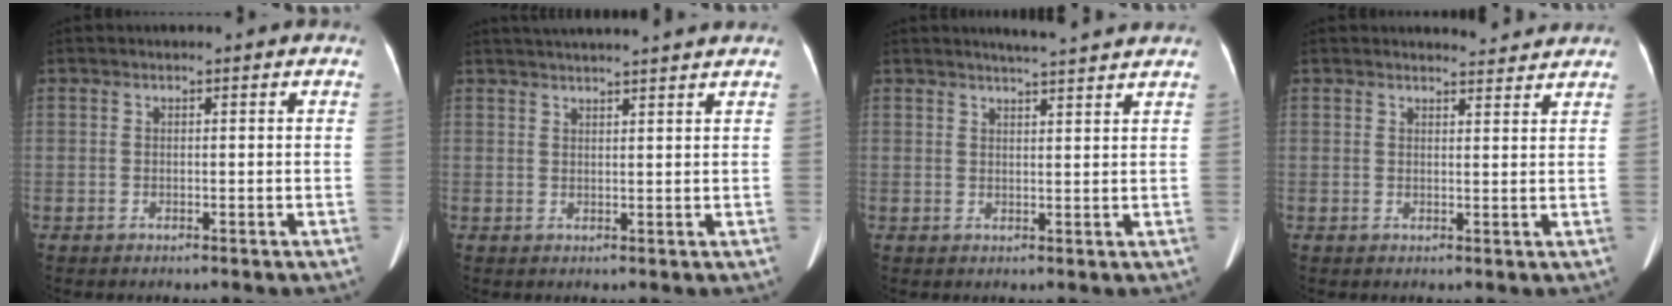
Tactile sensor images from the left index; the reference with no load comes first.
{"total": 11.3, "force": [10.2, -0.3, 4.7], "torque": [-0.077, 0.027, 0.132]}
{"total": 6.7, "force": [6.2, -0.2, 2.7], "torque": [-0.046, 0.014, 0.074]}
{"total": 3.3, "force": [3.3, 0.2, 0.0], "torque": [-0.009, -0.001, 0.039]}